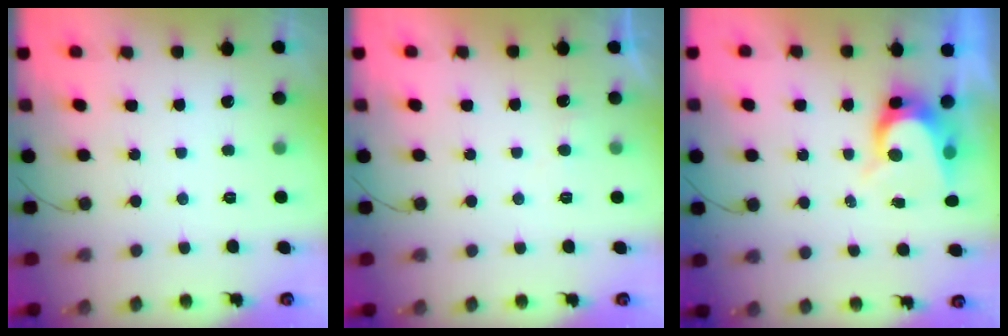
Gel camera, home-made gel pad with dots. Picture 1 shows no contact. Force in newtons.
{"total": 3.8, "press": 3.7, "slide": 0.2}
{"total": 7.0, "press": 6.9, "slide": 0.8}